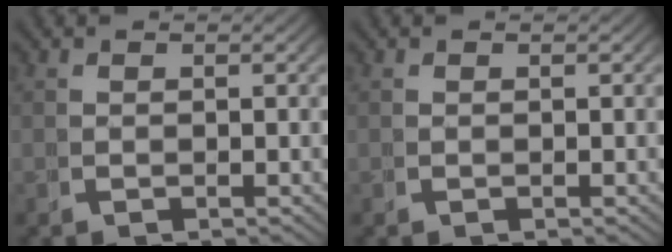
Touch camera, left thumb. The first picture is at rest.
{"total": 0.0}